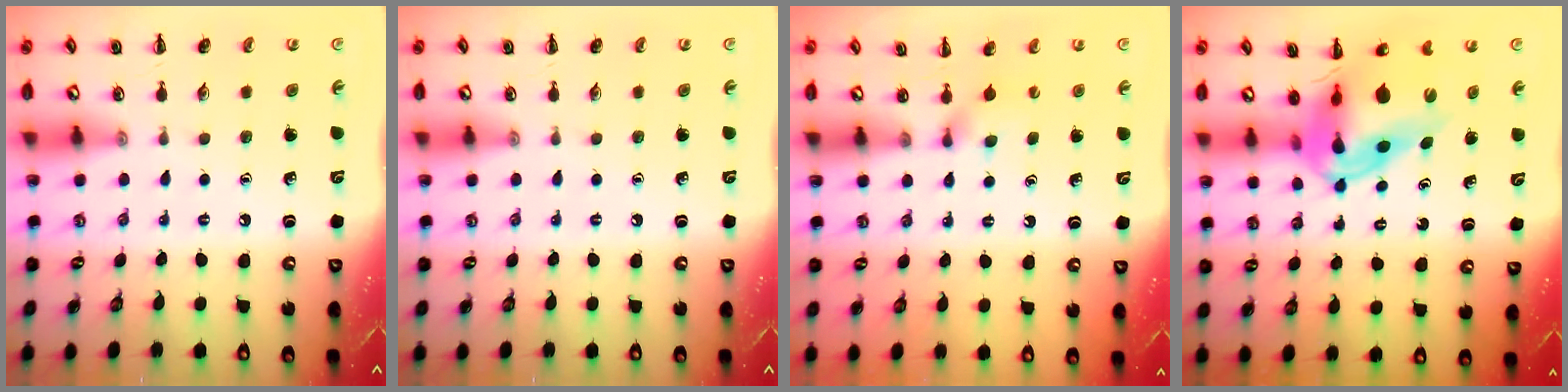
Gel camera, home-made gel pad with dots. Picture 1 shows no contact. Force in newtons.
{"total": 0.0}
{"total": 3.1, "press": 2.8, "slide": 1.2}
{"total": 13.0, "press": 12.3, "slide": 4.1}